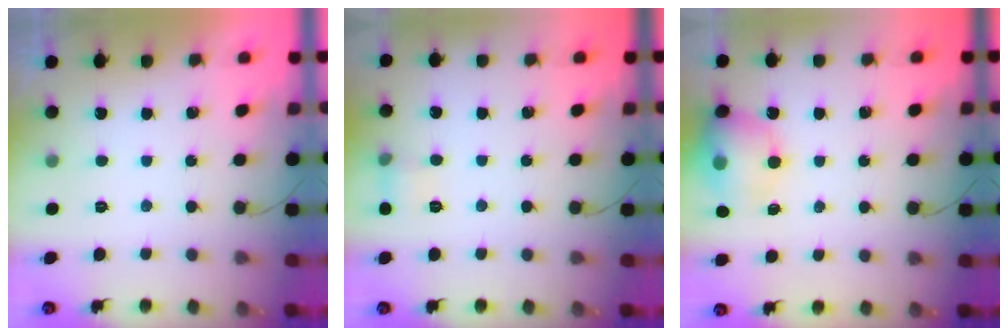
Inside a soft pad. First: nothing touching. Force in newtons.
{"total": 5.7, "press": 5.4, "slide": 1.8}
{"total": 14.0, "press": 13.8, "slide": 2.4}